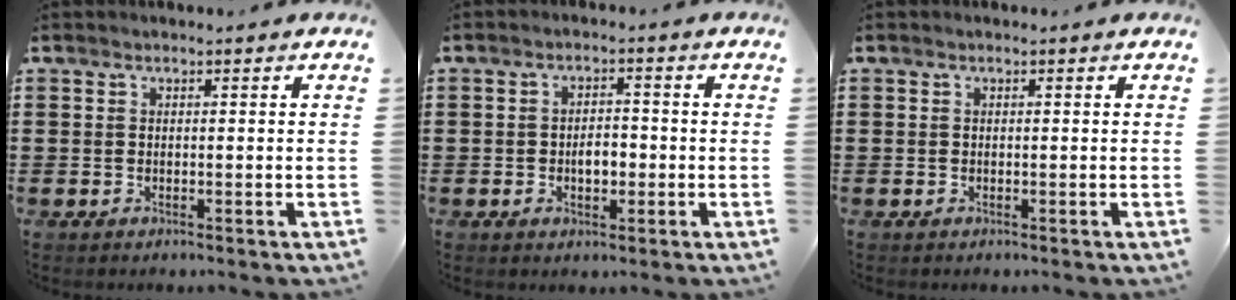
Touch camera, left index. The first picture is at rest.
{"total": 3.3, "force": [-0.7, 1.7, 2.7], "torque": [-0.044, 0.001, -0.017]}
{"total": 0.0}